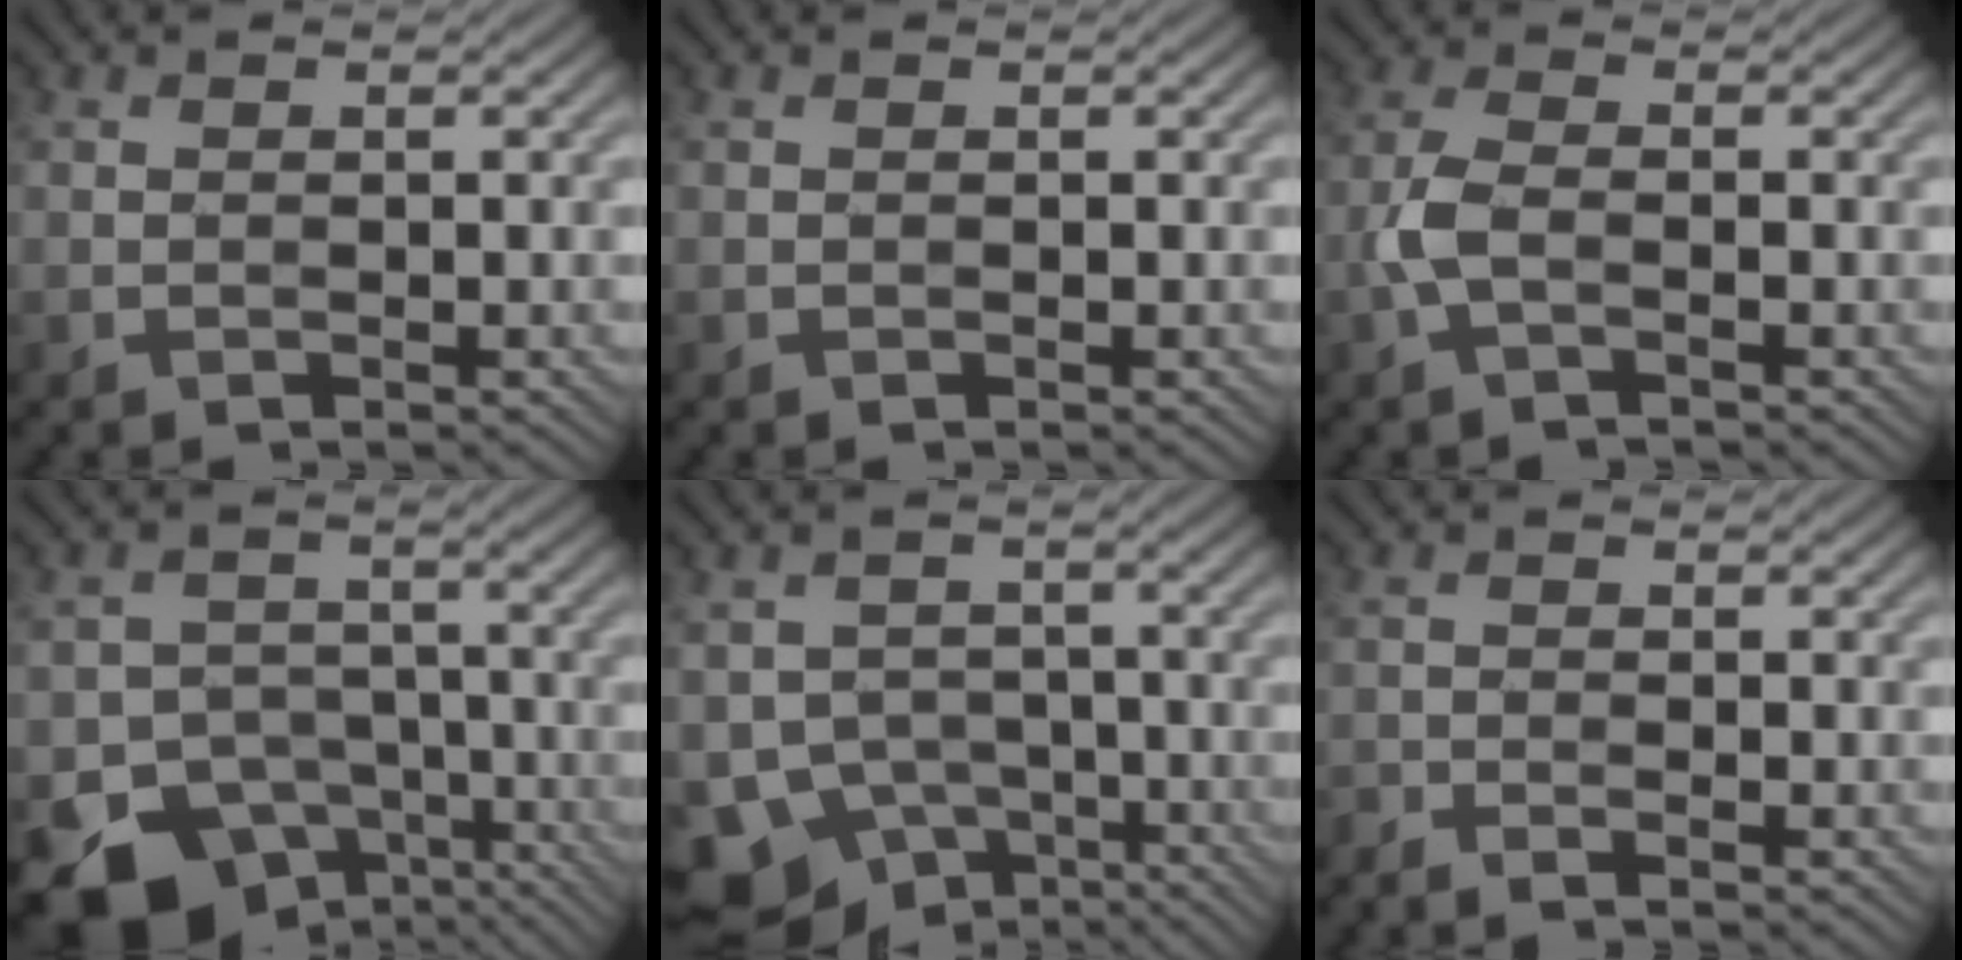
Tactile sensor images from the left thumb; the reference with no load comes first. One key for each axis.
{"total": 0.0}
{"total": 3.5, "fx": -1.2, "fy": 1.3, "fz": 3.0, "tx": -0.079, "ty": 0.002, "tz": -0.033}
{"total": 13.5, "fx": -8.6, "fy": 9.5, "fz": 4.2, "tx": -0.090, "ty": -0.035, "tz": -0.135}
{"total": 8.7, "fx": -5.4, "fy": 6.4, "fz": 2.5, "tx": -0.056, "ty": -0.016, "tz": -0.092}
{"total": 1.6, "fx": -1.3, "fy": 0.2, "fz": 0.8, "tx": -0.016, "ty": -0.004, "tz": -0.033}